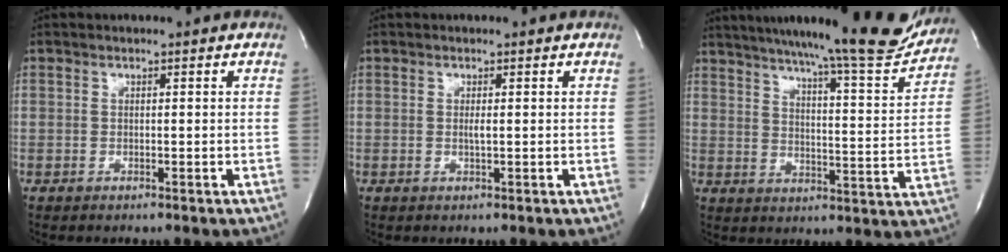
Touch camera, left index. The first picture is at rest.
{"total": 0.9, "force": [-0.4, -0.1, 0.8], "torque": [-0.020, -0.007, -0.005]}
{"total": 21.0, "force": [19.0, 1.1, 9.0], "torque": [-0.135, -0.054, 0.245]}